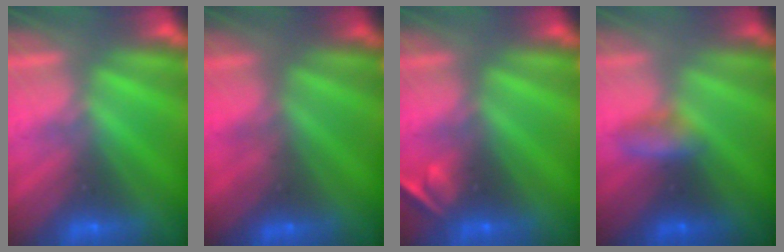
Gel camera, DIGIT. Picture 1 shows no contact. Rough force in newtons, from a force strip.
{"total": 2.1}
{"total": 2.1}
{"total": 2.7}